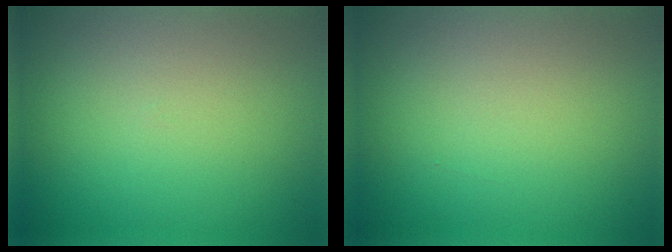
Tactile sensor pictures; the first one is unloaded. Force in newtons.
{"total": 0.0}